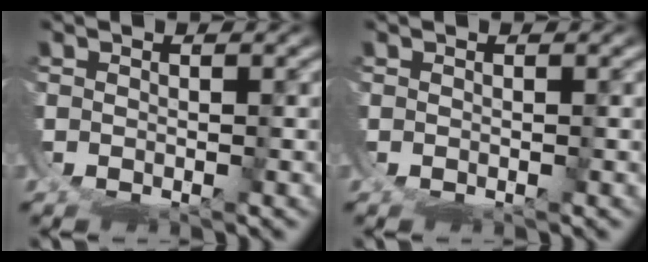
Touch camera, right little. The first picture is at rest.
{"total": 0.0}